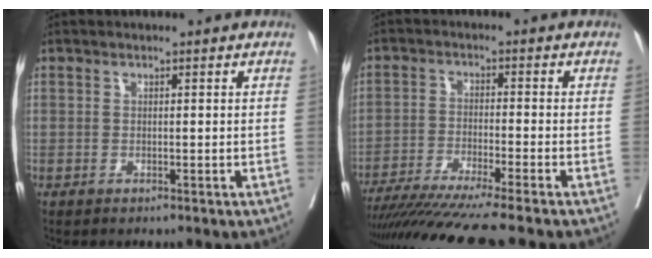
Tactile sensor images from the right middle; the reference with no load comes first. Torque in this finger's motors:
{"motor_torque": [1.01, -1.12, 0.49, 0.16]}